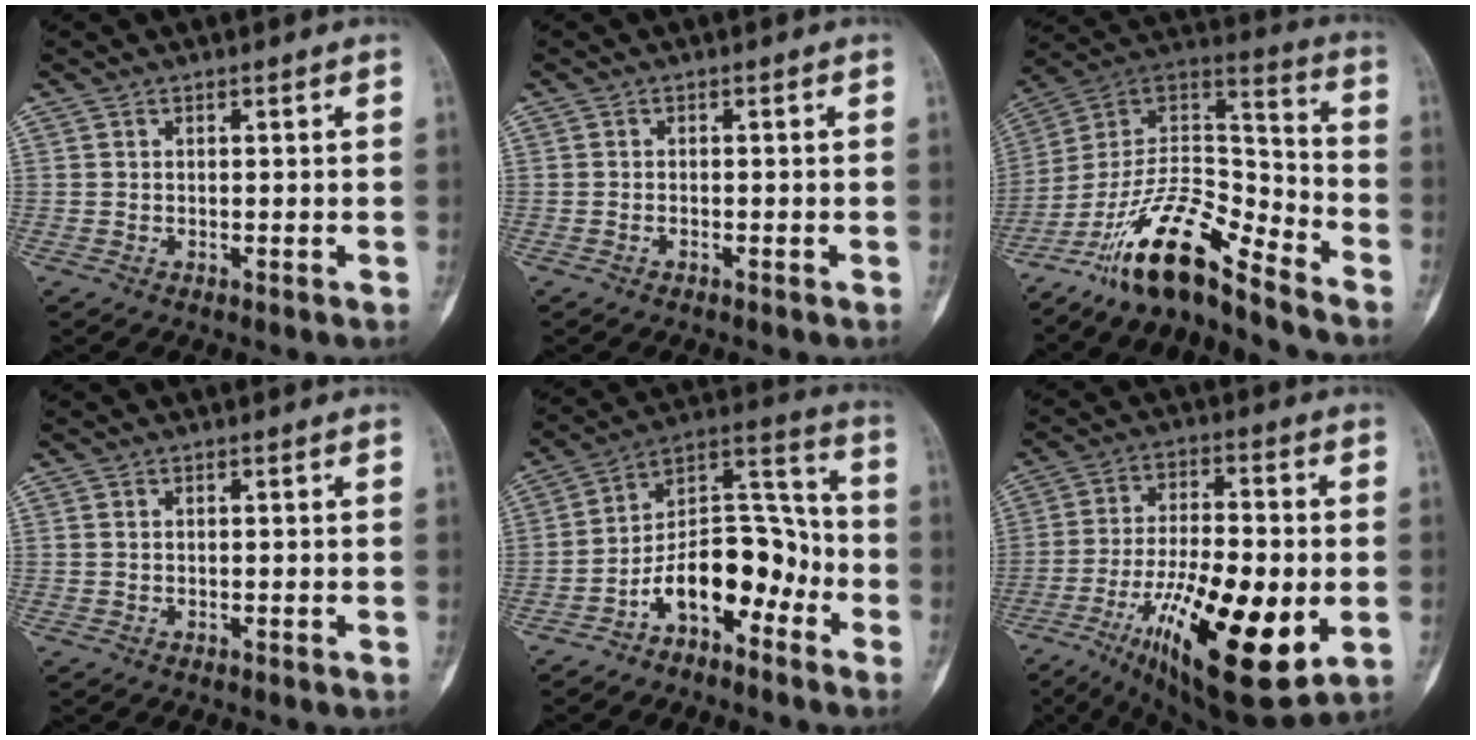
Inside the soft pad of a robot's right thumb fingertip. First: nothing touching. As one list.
[{"total": 0.0}, {"total": 16.6, "force": [-12.8, 4.5, 9.6], "torque": [-0.159, 0.108, -0.238]}, {"total": 0.0}, {"total": 13.9, "force": [-6.6, 7.5, 9.6], "torque": [-0.133, 0.093, -0.120]}, {"total": 24.6, "force": [-7.0, 8.5, 22.0], "torque": [-0.371, -0.010, -0.100]}]